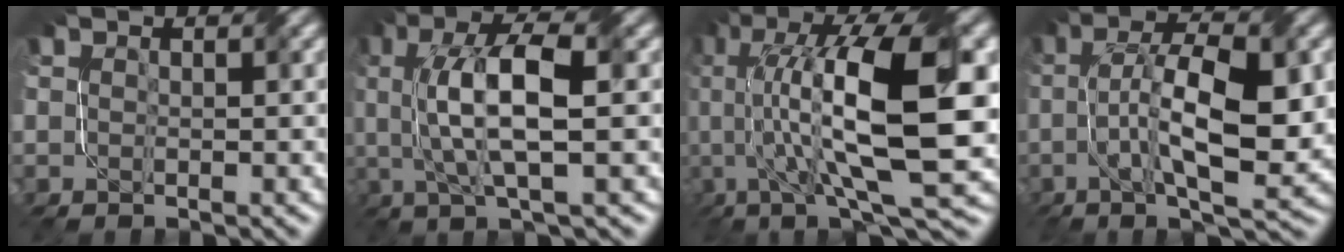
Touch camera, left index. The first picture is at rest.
{"total": 7.8, "force": [0.8, 2.2, 7.4], "torque": [-0.144, 0.008, 0.021]}
{"total": 15.3, "force": [2.2, 4.7, 14.4], "torque": [-0.243, 0.015, 0.046]}
{"total": 10.6, "force": [-0.3, 3.4, 10.0], "torque": [-0.167, 0.006, 0.000]}